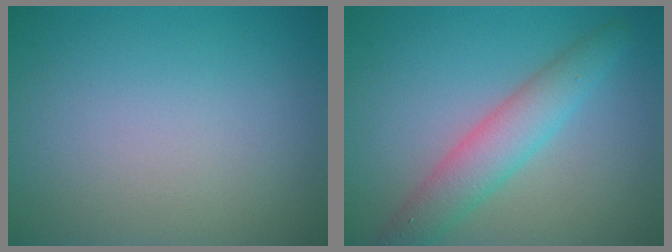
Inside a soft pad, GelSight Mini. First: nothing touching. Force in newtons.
{"total": 4.2, "press": 4.2, "slide": 0.2}